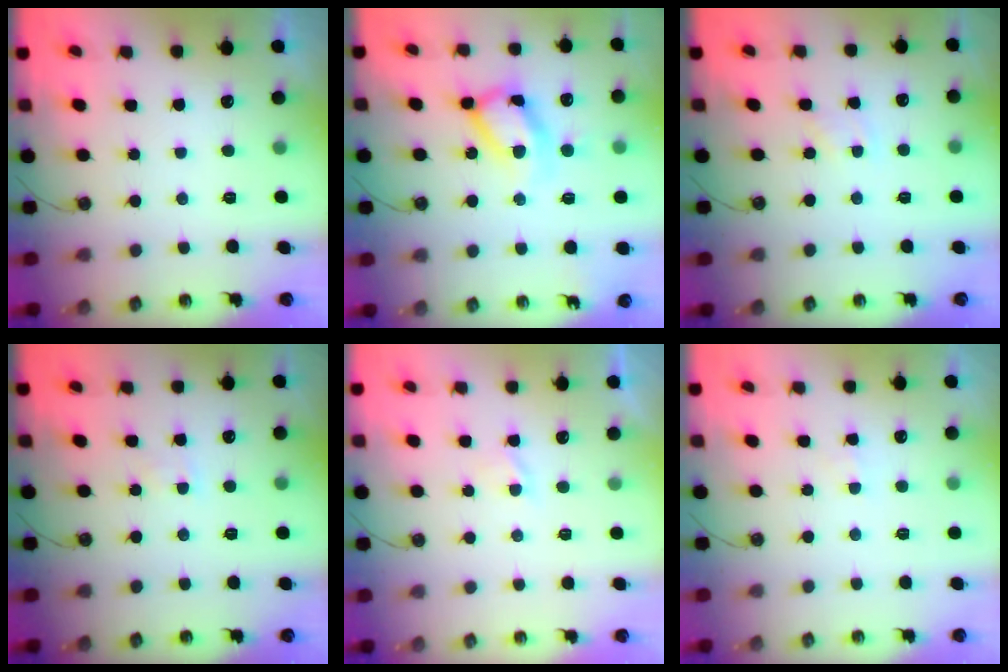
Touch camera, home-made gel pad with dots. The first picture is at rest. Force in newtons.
{"total": 14.9, "press": 14.8, "slide": 1.3}
{"total": 1.9, "press": 1.9, "slide": 0.4}
{"total": 2.4, "press": 2.4, "slide": 0.4}
{"total": 0.9, "press": 0.9, "slide": 0.1}
{"total": 2.9, "press": 2.9, "slide": 0.5}